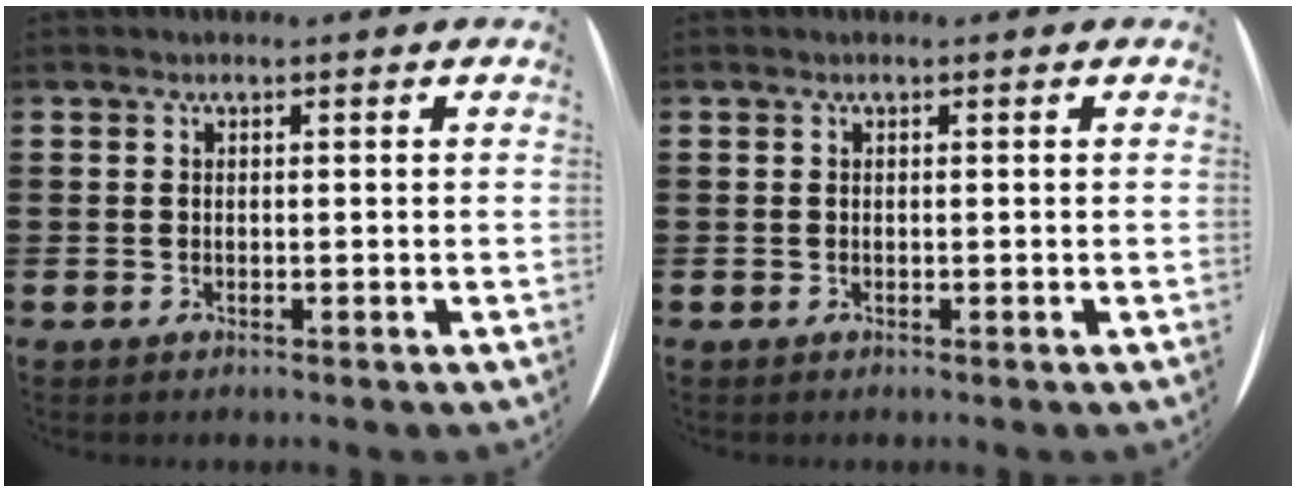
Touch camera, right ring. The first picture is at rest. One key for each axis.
{"total": 0.0}